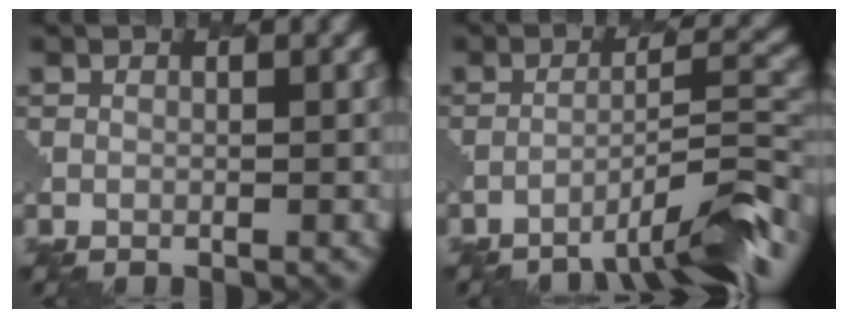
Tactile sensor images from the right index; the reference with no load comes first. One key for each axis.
{"total": 7.6, "fx": -5.6, "fy": 1.0, "fz": 5.1, "tx": -0.069, "ty": 0.016, "tz": -0.087}